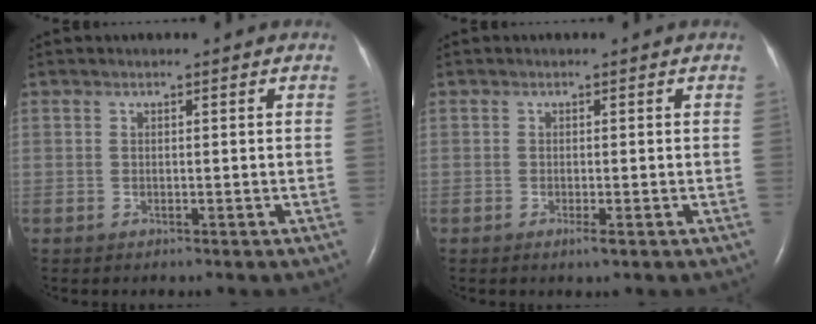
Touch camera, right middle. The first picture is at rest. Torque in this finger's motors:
{"motor_torque": [0.02, 0.13, -0.08, -0.06]}